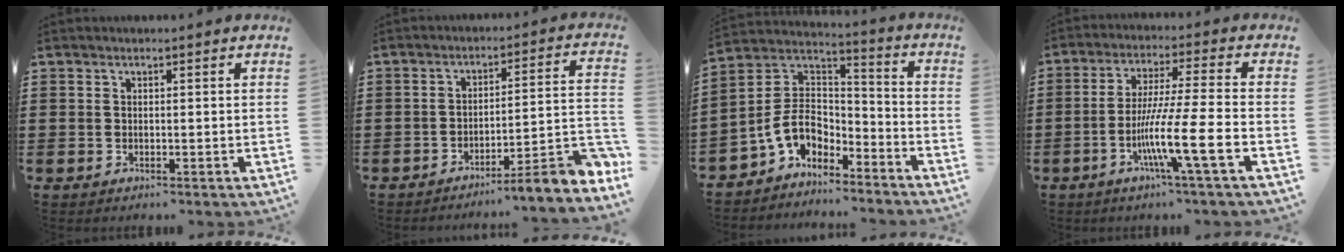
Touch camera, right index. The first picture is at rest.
{"total": 6.7, "force": [-4.3, 0.1, 5.1], "torque": [-0.074, -0.021, -0.083]}
{"total": 7.2, "force": [-3.5, 5.0, 3.9], "torque": [-0.106, -0.005, -0.074]}
{"total": 11.5, "force": [-4.3, 0.1, 10.6], "torque": [-0.203, -0.012, -0.085]}